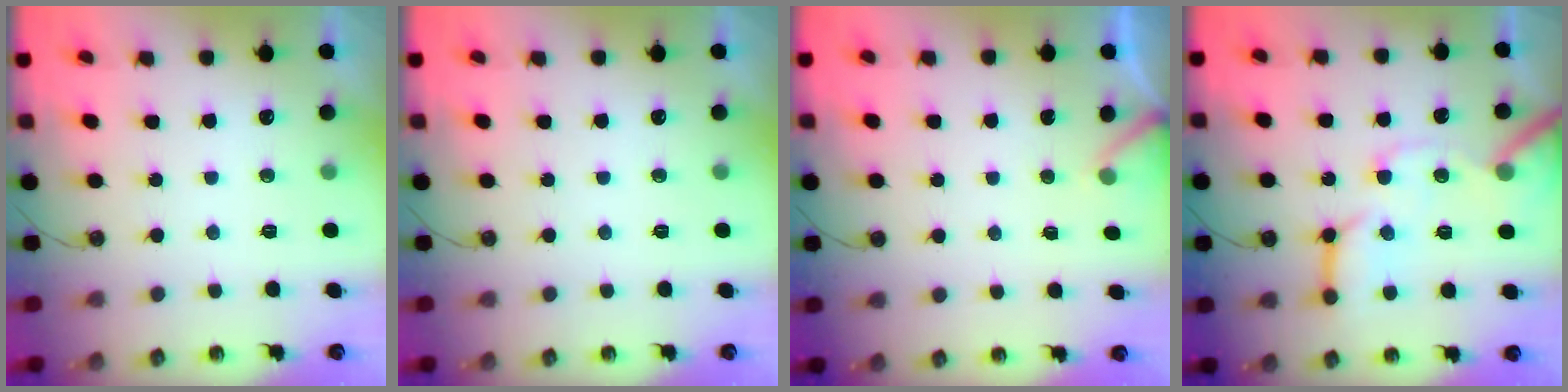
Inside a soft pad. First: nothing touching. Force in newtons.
{"total": 0.0}
{"total": 3.0, "press": 3.0, "slide": 0.2}
{"total": 15.7, "press": 15.6, "slide": 1.9}